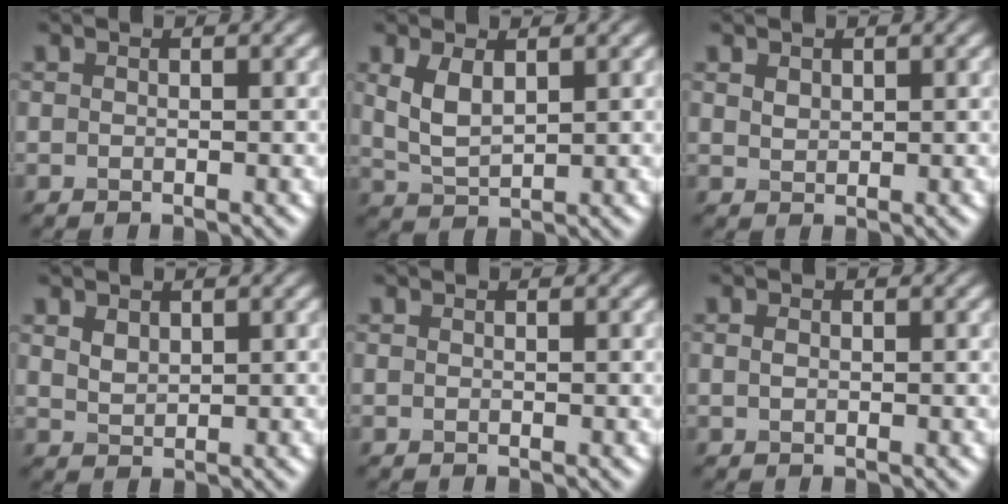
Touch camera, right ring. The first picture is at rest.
{"total": 3.2, "force": [1.2, 1.6, 2.5], "torque": [-0.058, -0.001, 0.030]}
{"total": 1.2, "force": [0.7, 0.8, 0.5], "torque": [-0.011, 0.000, 0.016]}
{"total": 1.5, "force": [0.9, 1.0, 0.8], "torque": [-0.016, -0.001, 0.023]}
{"total": 0.0}
{"total": 0.7, "force": [0.1, 0.5, 0.5], "torque": [-0.010, 0.001, 0.001]}